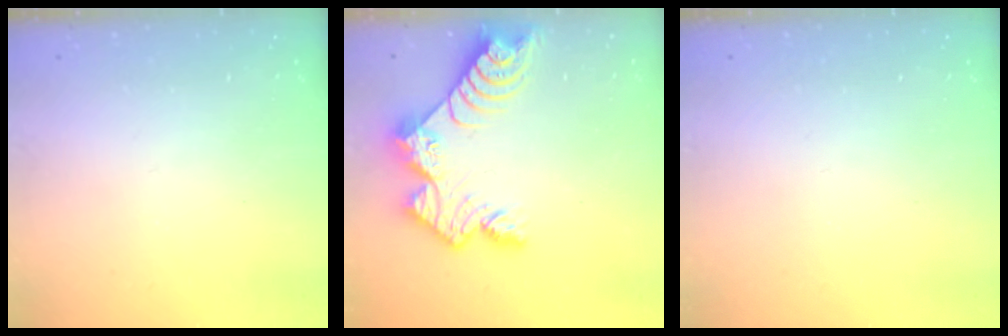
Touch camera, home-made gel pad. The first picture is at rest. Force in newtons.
{"total": 11.0, "press": 11.0, "slide": 0.9}
{"total": 0.0}